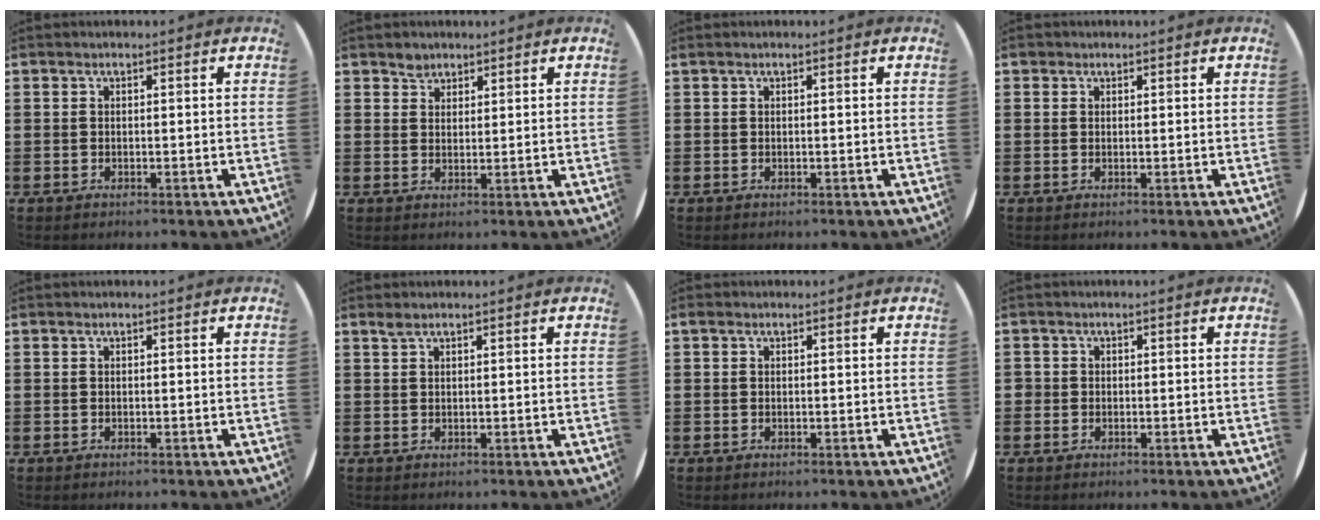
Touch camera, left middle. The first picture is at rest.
{"total": 2.0, "force": [1.7, 1.0, 0.0], "torque": [0.006, -0.002, 0.033]}
{"total": 0.0}
{"total": 0.6, "force": [0.5, 0.4, 0.0], "torque": [0.008, 0.000, 0.008]}
{"total": 0.0}
{"total": 0.8, "force": [0.7, 0.1, 0.4], "torque": [-0.008, 0.001, 0.014]}
{"total": 0.0}
{"total": 0.7, "force": [0.0, 0.7, -0.1], "torque": [0.010, 0.005, -0.003]}